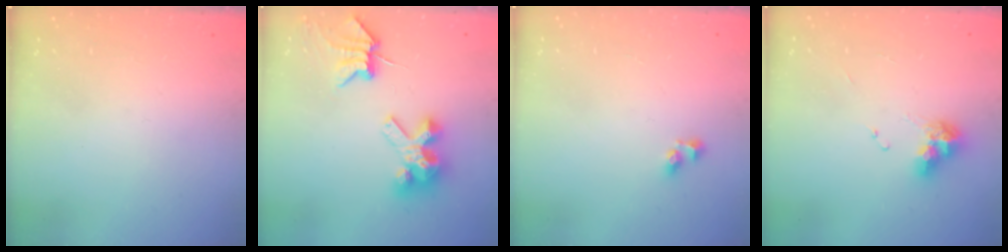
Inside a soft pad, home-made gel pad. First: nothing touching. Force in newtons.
{"total": 8.7, "press": 8.6, "slide": 1.3}
{"total": 4.0, "press": 4.0, "slide": 0.4}
{"total": 8.7, "press": 8.6, "slide": 1.0}